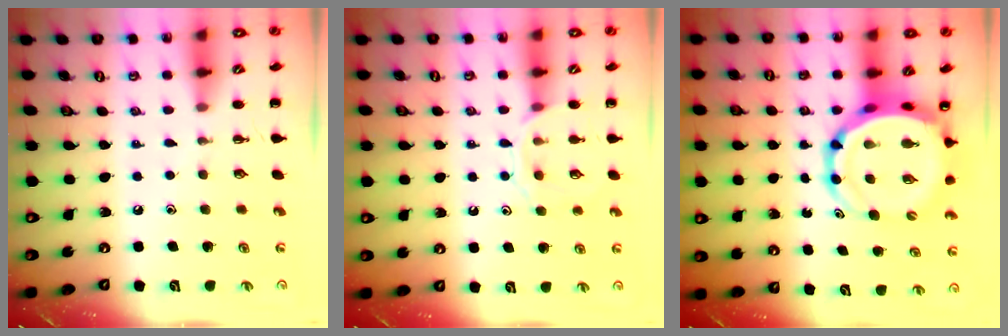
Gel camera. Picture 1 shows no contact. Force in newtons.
{"total": 9.5, "press": 9.5, "slide": 0.6}
{"total": 11.4, "press": 10.9, "slide": 3.2}